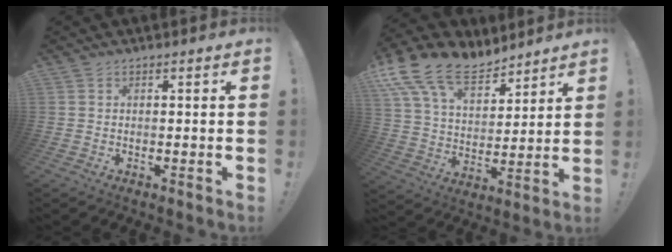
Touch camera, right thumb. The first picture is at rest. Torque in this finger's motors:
{"motor_torque": [-0.27, 2.11, 0.87, 0.43, 0.38]}